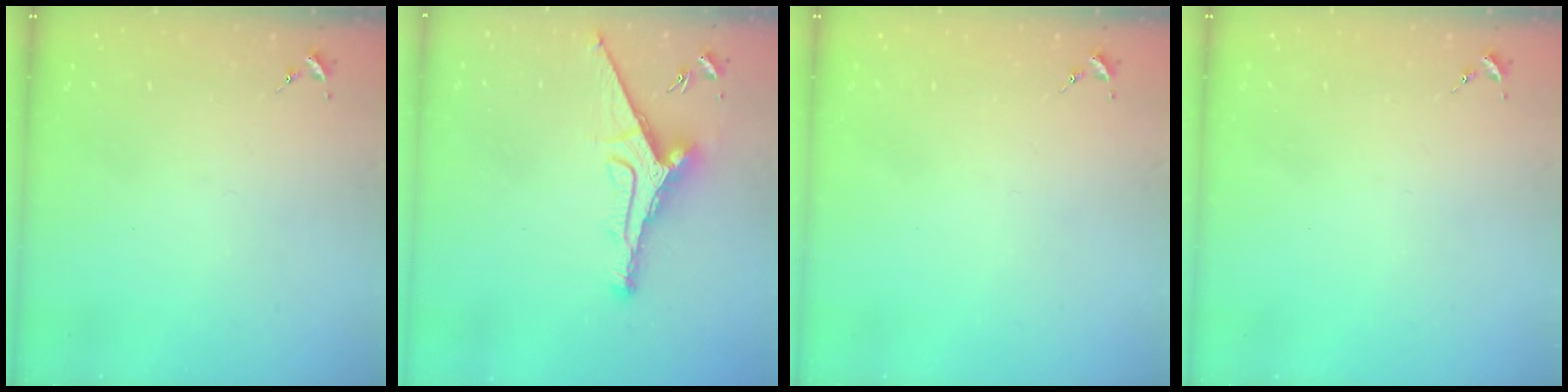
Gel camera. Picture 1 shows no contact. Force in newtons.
{"total": 12.4, "press": 12.3, "slide": 0.9}
{"total": 0.0}
{"total": 0.0}